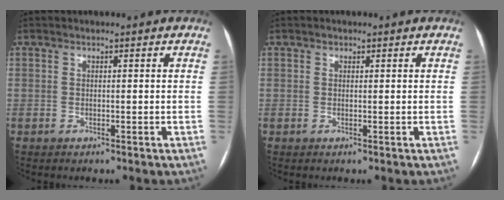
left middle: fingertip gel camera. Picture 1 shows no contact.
{"total": 0.6, "force": [0.3, 0.5, 0.1], "torque": [0.001, -0.001, 0.003]}